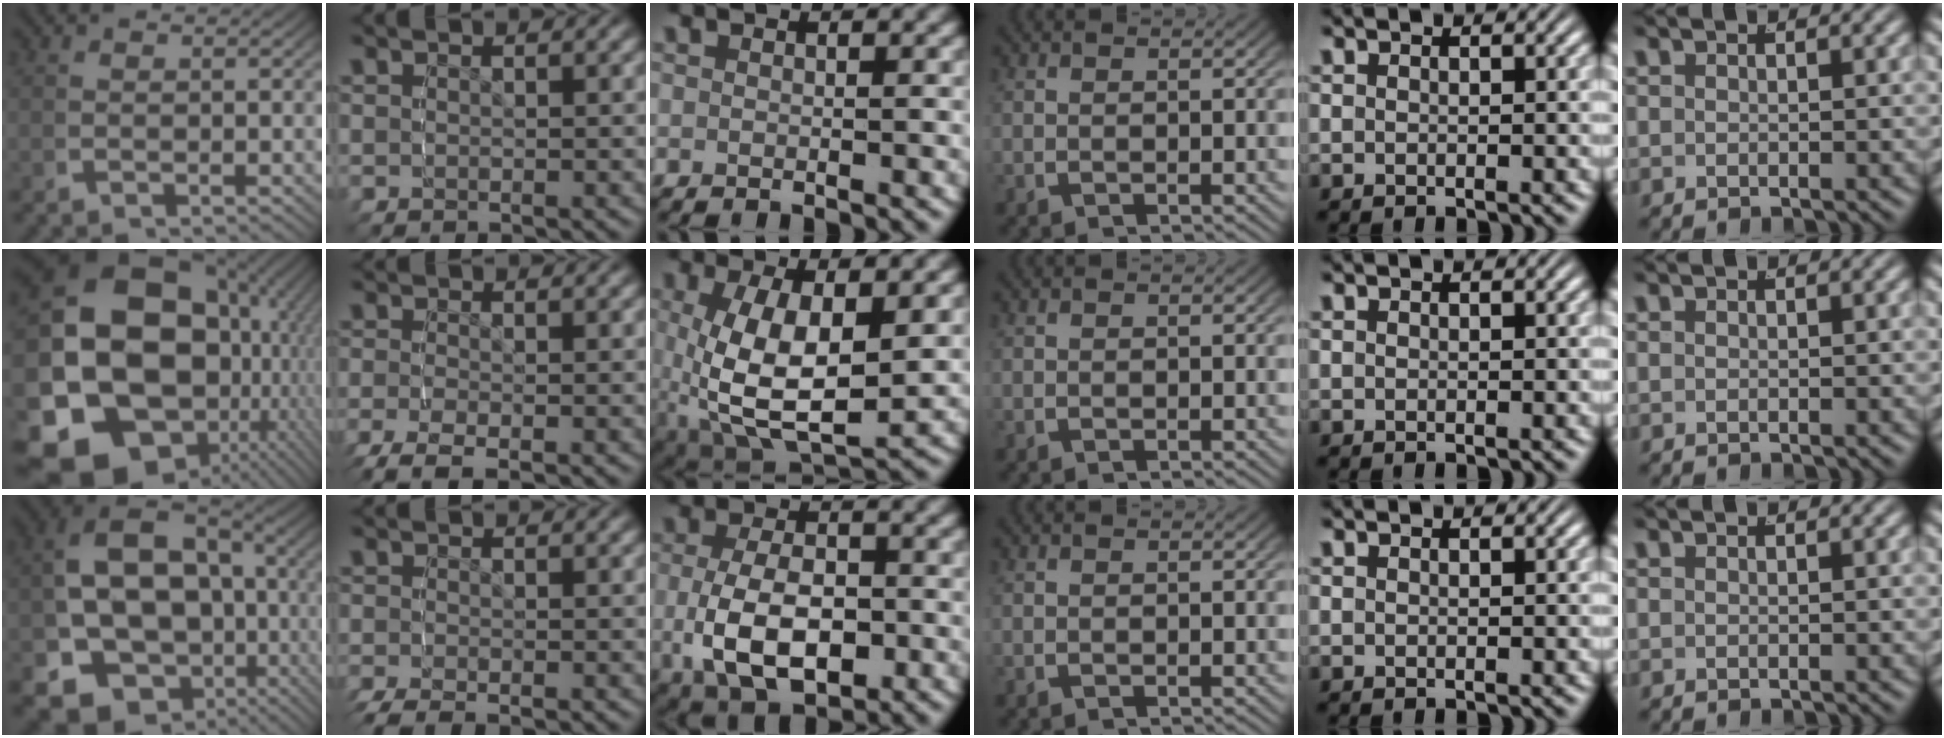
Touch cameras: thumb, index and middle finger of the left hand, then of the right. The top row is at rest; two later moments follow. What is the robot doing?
{"motion": "grasp_and_lifting", "object": "cloth"}